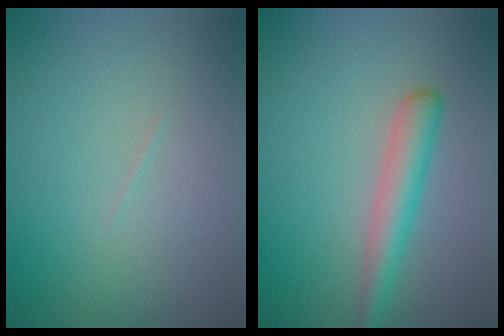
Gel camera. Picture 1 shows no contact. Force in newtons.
{"total": 2.9, "press": 2.9, "slide": 0.1}